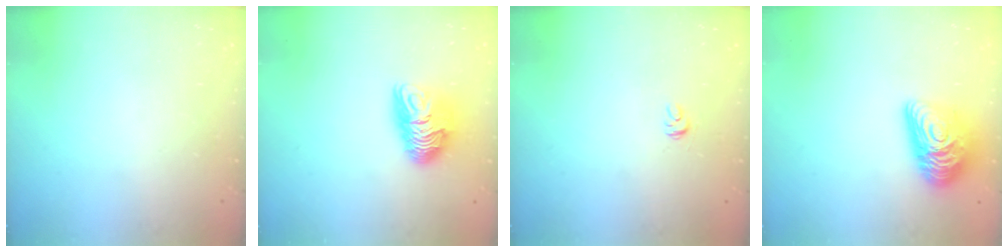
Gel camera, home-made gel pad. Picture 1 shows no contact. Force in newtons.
{"total": 9.5, "press": 9.5, "slide": 0.3}
{"total": 3.1, "press": 3.1, "slide": 0.3}
{"total": 13.9, "press": 13.9, "slide": 0.7}